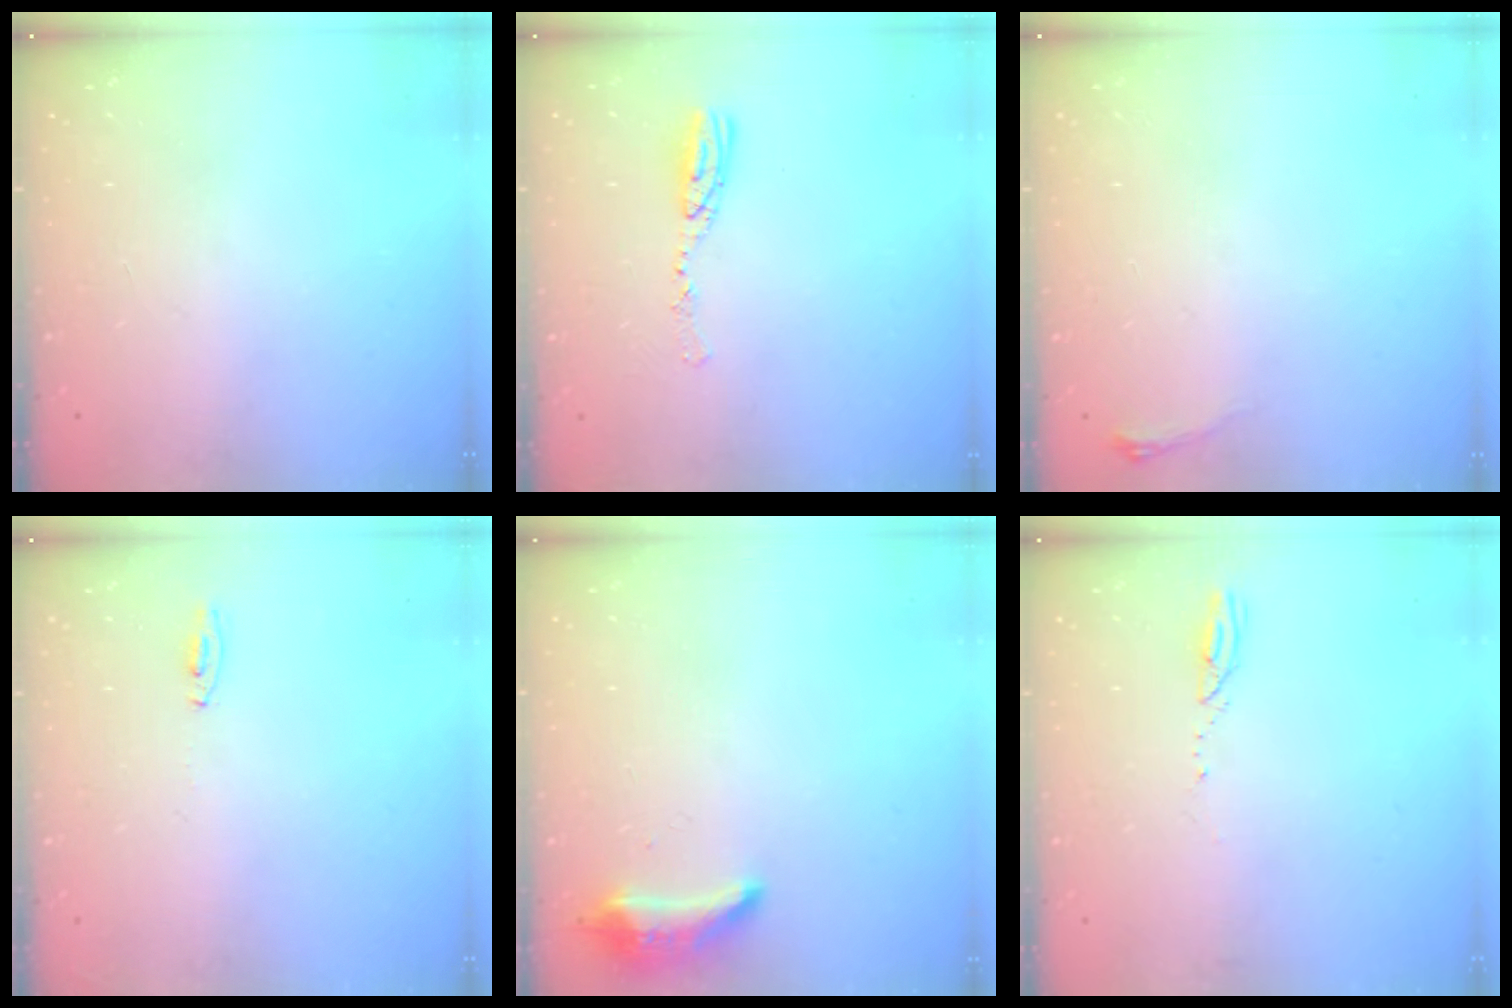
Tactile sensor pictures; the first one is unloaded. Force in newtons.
{"total": 8.1, "press": 8.1, "slide": 0.6}
{"total": 3.1, "press": 3.0, "slide": 0.9}
{"total": 15.9, "press": 4.3, "slide": 15.3}
{"total": 10.1, "press": 9.0, "slide": 4.6}
{"total": 2.4, "press": 2.4, "slide": 0.3}